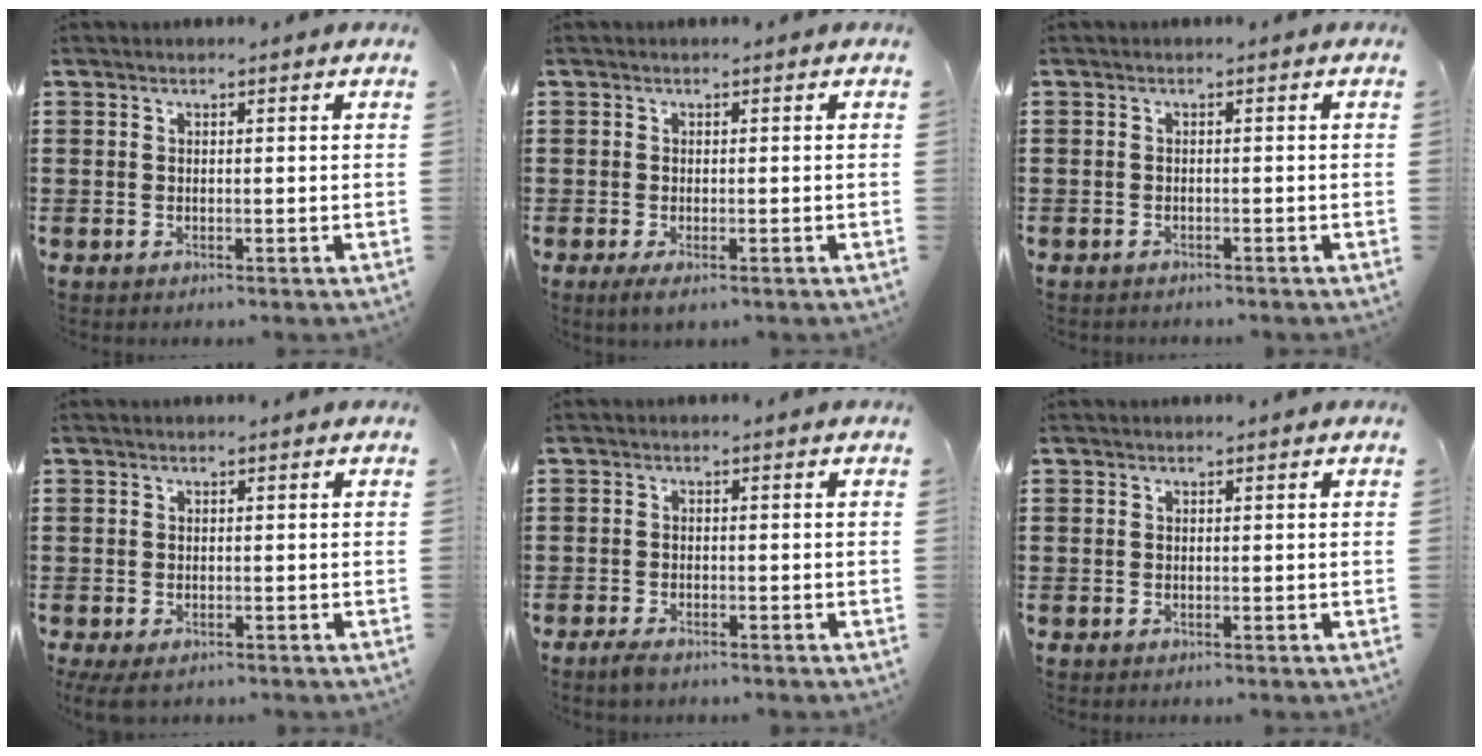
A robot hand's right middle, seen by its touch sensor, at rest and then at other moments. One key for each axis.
{"total": 1.0, "fx": -0.5, "fy": 0.1, "fz": 0.8, "tx": -0.017, "ty": -0.008, "tz": -0.008}
{"total": 0.7, "fx": -0.7, "fy": 0.1, "fz": 0.0, "tx": -0.003, "ty": -0.002, "tz": -0.014}
{"total": 1.1, "fx": -0.9, "fy": 0.3, "fz": 0.5, "tx": -0.011, "ty": -0.002, "tz": -0.017}
{"total": 1.6, "fx": -1.3, "fy": 0.4, "fz": 0.7, "tx": -0.022, "ty": -0.001, "tz": -0.029}
{"total": 0.0}